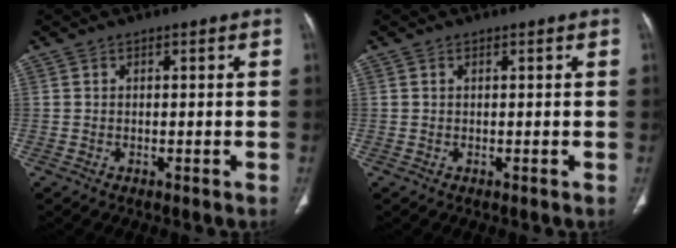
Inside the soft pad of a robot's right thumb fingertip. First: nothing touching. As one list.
[{"total": 0.0}]